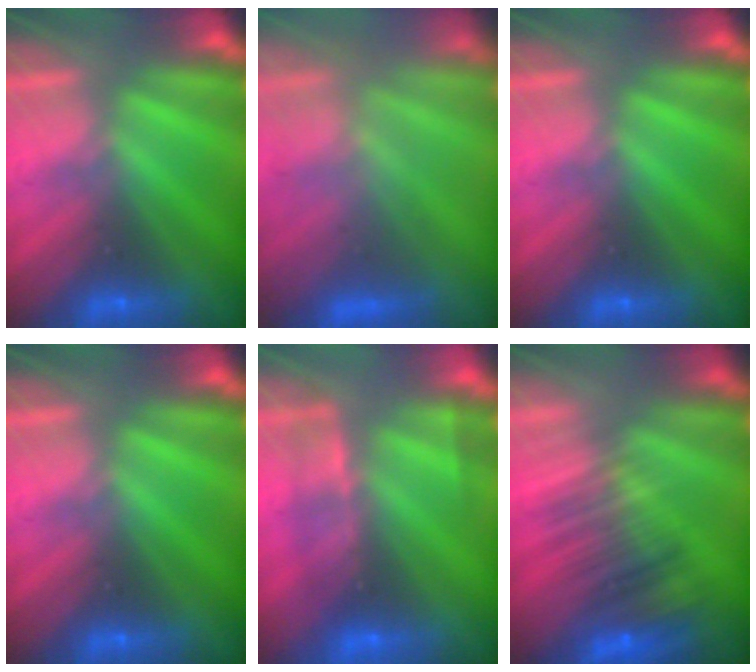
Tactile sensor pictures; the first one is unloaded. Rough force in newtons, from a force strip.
{"total": 3.5}
{"total": 0.0}
{"total": 0.0}
{"total": 2.2}
{"total": 6.9}